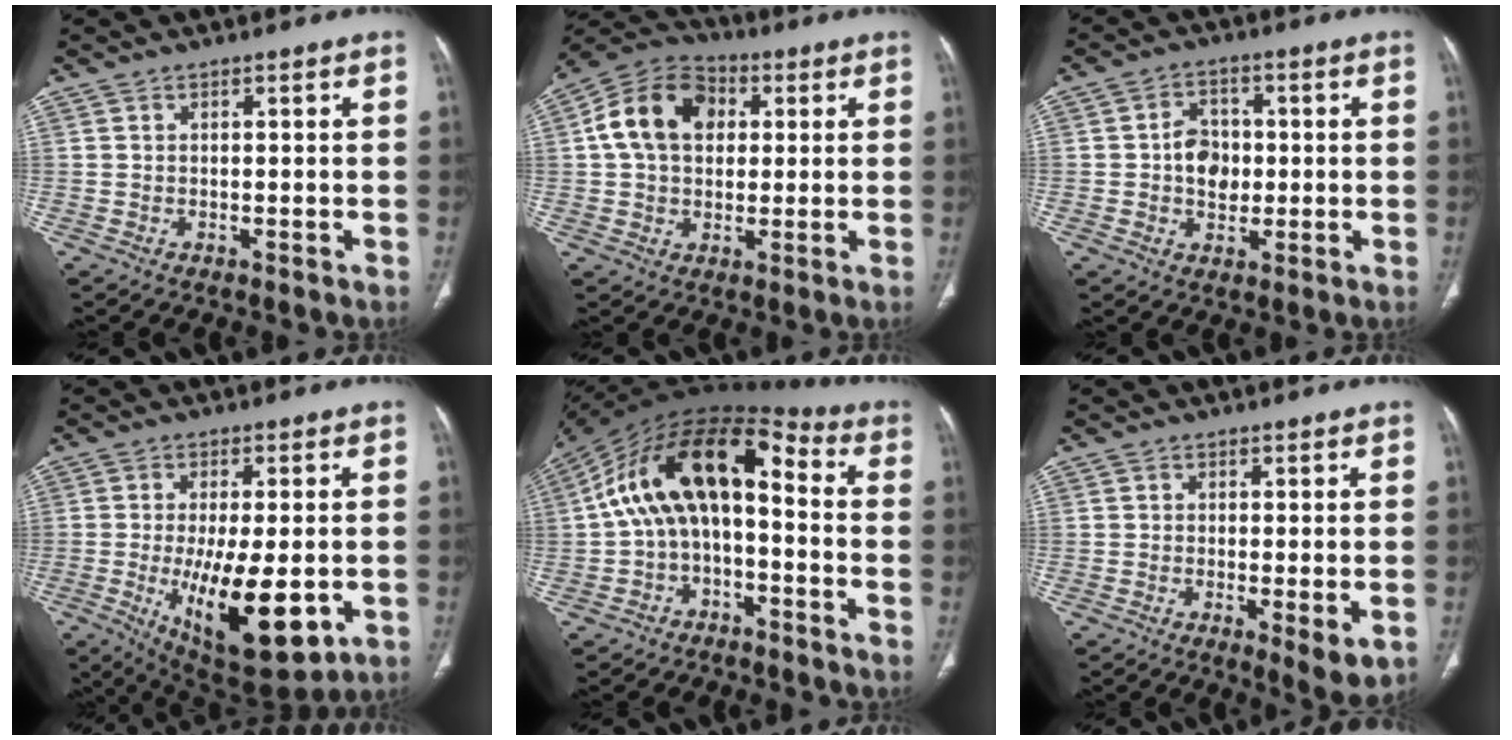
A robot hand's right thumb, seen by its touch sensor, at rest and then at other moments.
{"total": 14.0, "force": [2.8, 10.2, 9.2], "torque": [-0.146, 0.020, 0.038]}
{"total": 6.7, "force": [-0.1, 5.2, 4.2], "torque": [-0.041, 0.009, -0.003]}
{"total": 17.3, "force": [-3.8, 6.7, 15.5], "torque": [-0.255, -0.021, -0.040]}
{"total": 16.9, "force": [-0.5, 9.3, 14.2], "torque": [-0.236, 0.073, -0.019]}
{"total": 5.5, "force": [-1.4, 1.5, 5.1], "torque": [-0.081, -0.016, -0.020]}